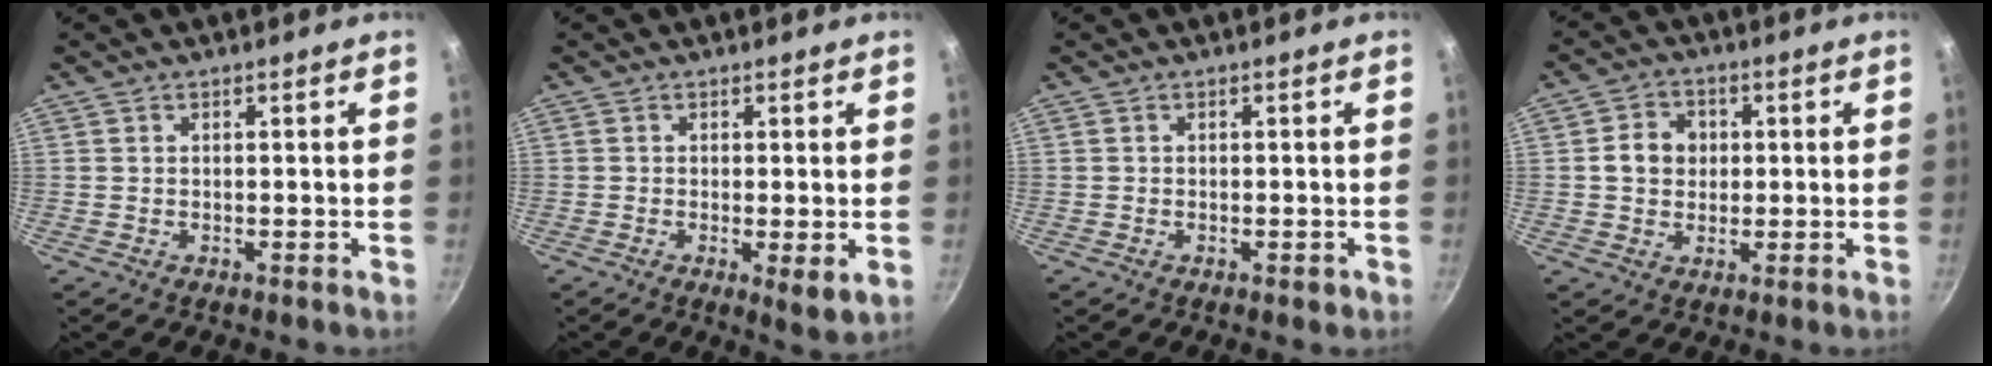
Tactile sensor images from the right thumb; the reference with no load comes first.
{"total": 3.7, "force": [-0.3, 1.0, 3.6], "torque": [-0.056, -0.015, -0.005]}
{"total": 1.0, "force": [-0.5, 0.6, 0.7], "torque": [-0.007, 0.003, -0.007]}
{"total": 6.2, "force": [0.6, 5.4, 2.9], "torque": [-0.022, 0.007, 0.001]}